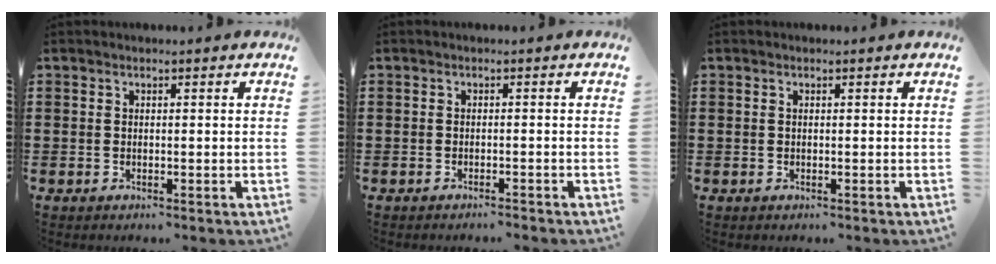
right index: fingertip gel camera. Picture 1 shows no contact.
{"total": 0.8, "force": [-0.7, -0.2, 0.2], "torque": [-0.007, -0.004, -0.014]}
{"total": 0.0}